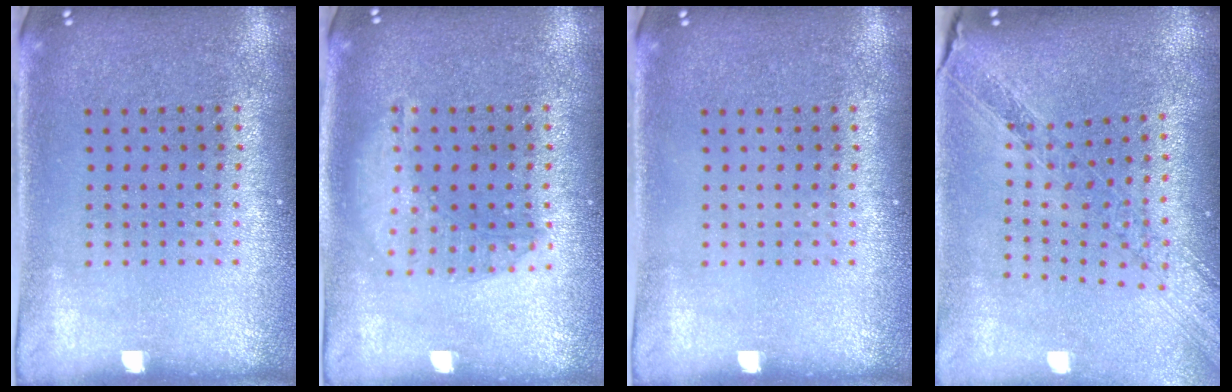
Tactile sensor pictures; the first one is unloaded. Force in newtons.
{"total": 1.3, "press": 1.3, "slide": 0.4}
{"total": 0.0}
{"total": 1.3, "press": 1.3, "slide": 0.4}